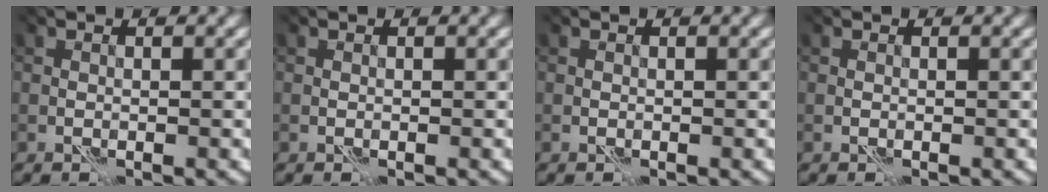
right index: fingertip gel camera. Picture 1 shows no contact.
{"total": 0.0}
{"total": 0.0}
{"total": 0.0}